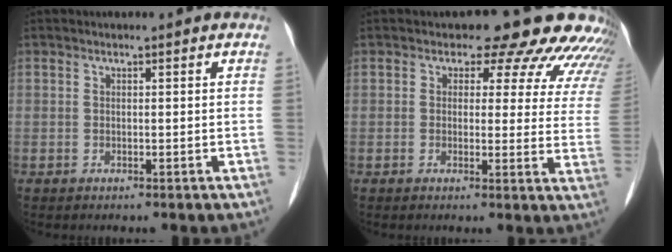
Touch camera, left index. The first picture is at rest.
{"total": 15.1, "force": [13.1, 5.6, 4.9], "torque": [-0.017, -0.029, 0.107]}